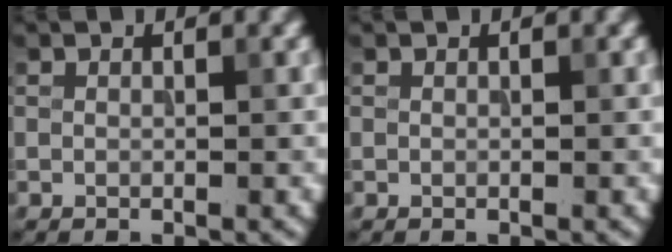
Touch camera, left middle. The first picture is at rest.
{"total": 0.0}